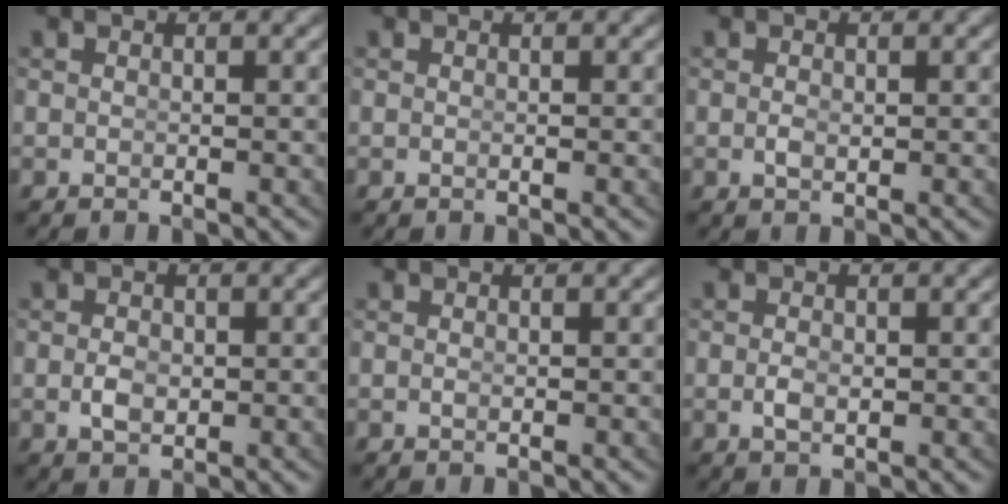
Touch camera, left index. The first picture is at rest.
{"total": 0.0}
{"total": 0.6, "force": [-0.2, 0.1, 0.6], "torque": [-0.016, -0.013, 0.005]}
{"total": 1.3, "force": [-0.4, 0.7, 1.1], "torque": [-0.020, -0.013, 0.003]}
{"total": 0.0}
{"total": 1.0, "force": [-0.5, 0.3, 0.9], "torque": [-0.022, -0.014, 0.002]}